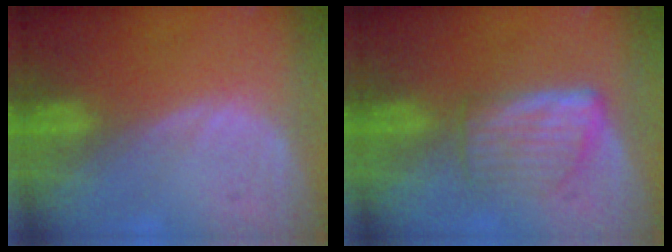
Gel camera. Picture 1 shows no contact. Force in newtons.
{"total": 6.1, "press": 5.4, "slide": 2.7}